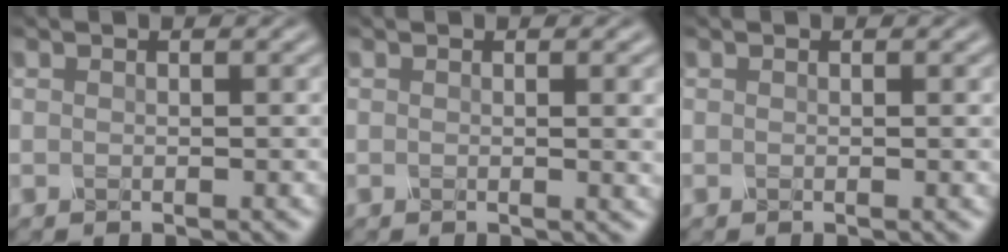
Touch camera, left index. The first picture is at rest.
{"total": 3.1, "force": [0.4, 1.1, 2.8], "torque": [-0.022, 0.002, 0.003]}
{"total": 0.6, "force": [0.1, 0.3, 0.5], "torque": [-0.001, 0.001, 0.000]}